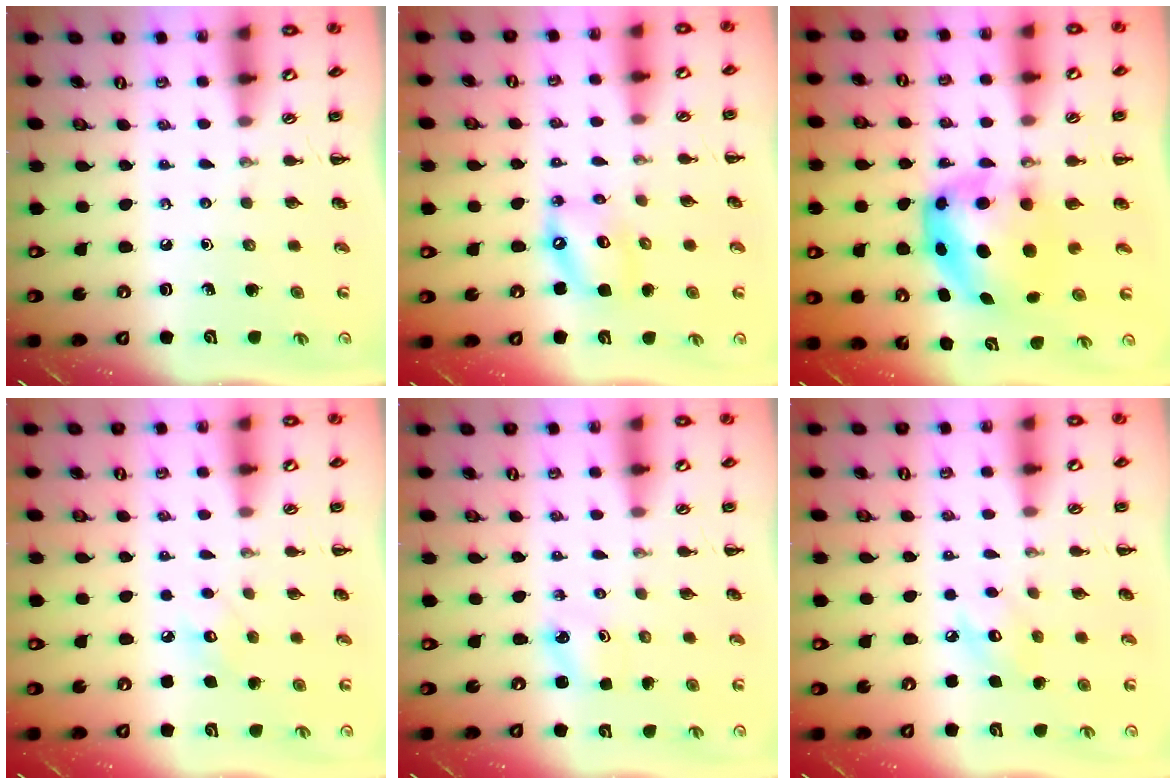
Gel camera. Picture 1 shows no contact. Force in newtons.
{"total": 9.5, "press": 9.3, "slide": 2.1}
{"total": 6.8, "press": 6.7, "slide": 1.3}
{"total": 6.7, "press": 6.4, "slide": 1.7}
{"total": 1.8, "press": 1.7, "slide": 0.5}
{"total": 6.1, "press": 6.0, "slide": 0.9}